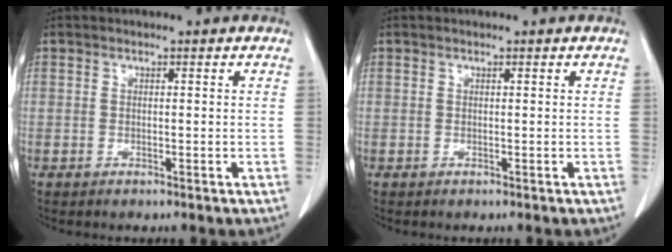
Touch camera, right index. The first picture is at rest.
{"total": 0.0}